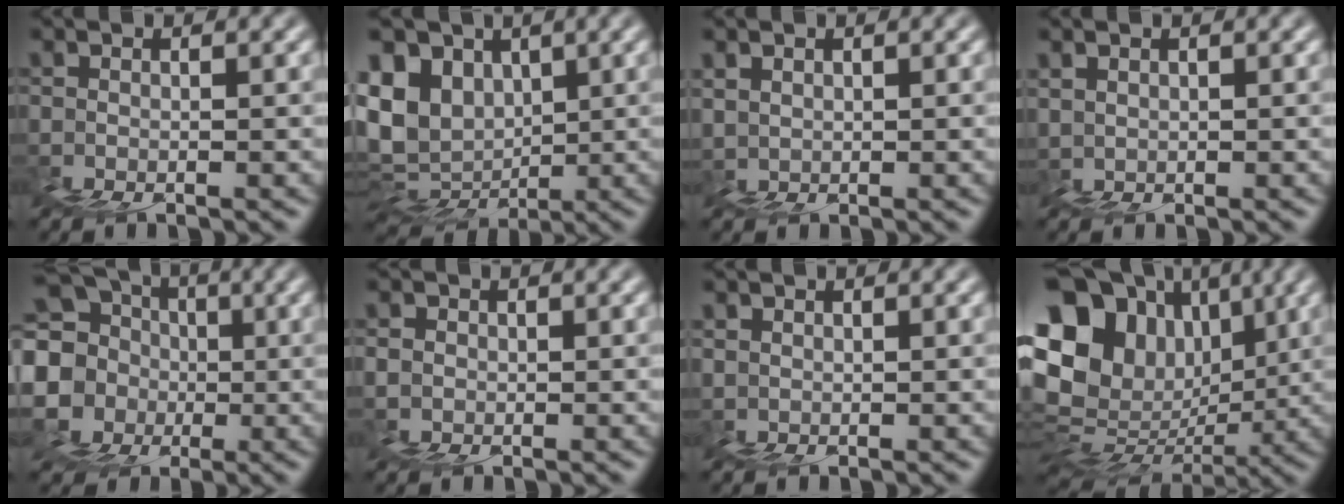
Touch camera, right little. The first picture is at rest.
{"total": 10.7, "force": [4.8, 7.9, 5.5], "torque": [-0.107, 0.036, 0.083]}
{"total": 1.3, "force": [1.1, 0.4, -0.5], "torque": [0.019, 0.003, 0.028]}
{"total": 1.0, "force": [0.9, 0.2, -0.5], "torque": [0.016, 0.003, 0.023]}
{"total": 14.3, "force": [1.8, 13.4, 4.8], "torque": [-0.137, 0.007, 0.003]}
{"total": 1.2, "force": [0.2, 1.2, 0.4], "torque": [-0.002, 0.004, 0.011]}
{"total": 1.0, "force": [0.6, 0.7, 0.0], "torque": [0.006, 0.005, 0.015]}
{"total": 19.8, "force": [6.9, 15.3, 10.6], "torque": [-0.218, 0.044, 0.135]}